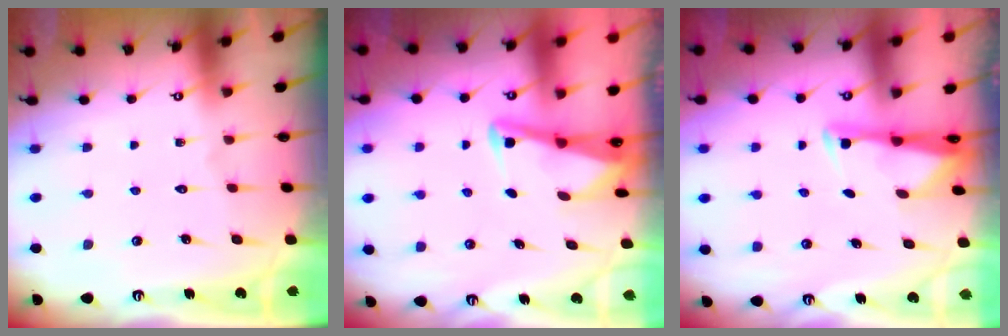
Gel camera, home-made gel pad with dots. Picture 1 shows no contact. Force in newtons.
{"total": 2.9, "press": 2.8, "slide": 0.4}
{"total": 2.9, "press": 2.9, "slide": 0.4}